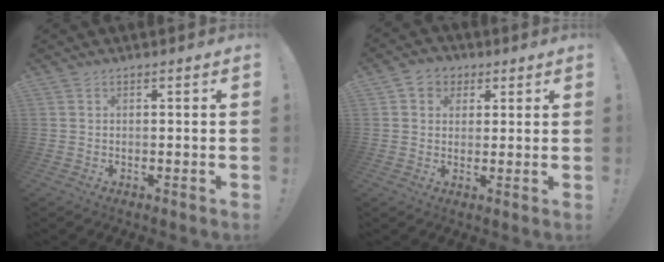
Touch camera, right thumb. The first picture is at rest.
{"total": 5.7, "force": [2.0, 5.0, 1.8], "torque": [-0.028, -0.001, 0.039]}